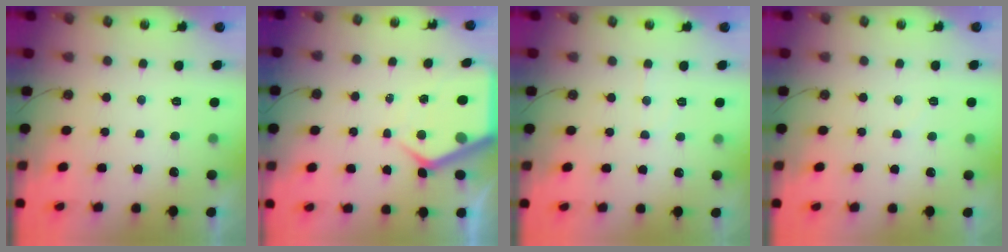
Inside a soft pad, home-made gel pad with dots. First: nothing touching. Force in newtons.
{"total": 7.2, "press": 7.2, "slide": 0.6}
{"total": 4.3, "press": 4.2, "slide": 0.6}
{"total": 3.8, "press": 3.8, "slide": 0.6}